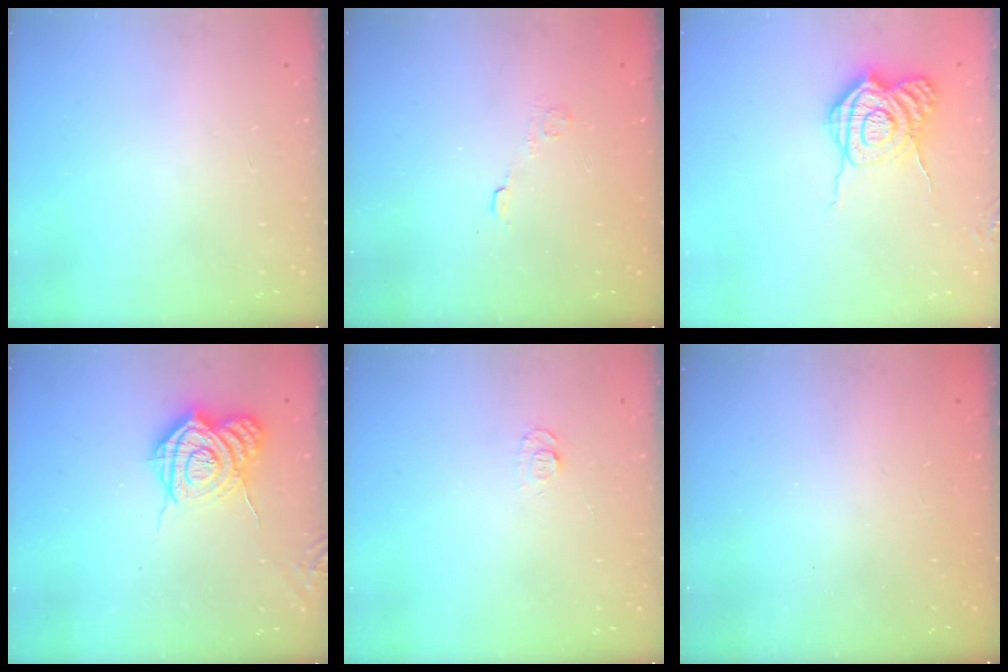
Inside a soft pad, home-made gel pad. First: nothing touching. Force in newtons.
{"total": 2.4, "press": 2.1, "slide": 1.3}
{"total": 11.0, "press": 11.0, "slide": 1.0}
{"total": 11.4, "press": 11.3, "slide": 1.0}
{"total": 4.8, "press": 4.8, "slide": 0.5}
{"total": 2.5, "press": 2.4, "slide": 0.8}